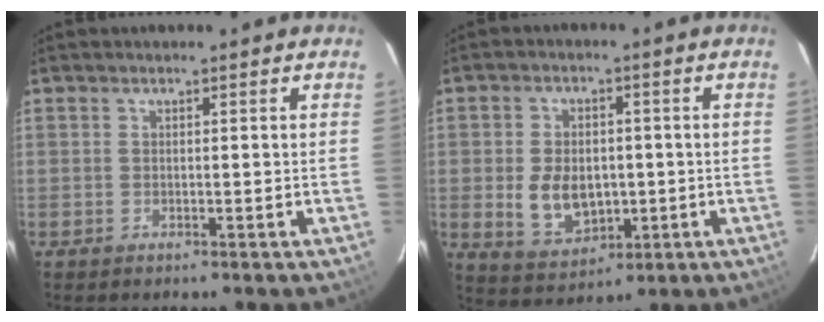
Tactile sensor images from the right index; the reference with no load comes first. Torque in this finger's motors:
{"motor_torque": [0.30, 0.11, 0.49, 0.06]}